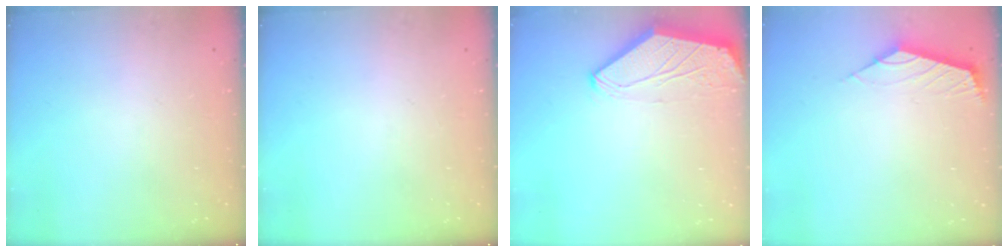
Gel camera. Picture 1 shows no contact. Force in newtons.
{"total": 0.0}
{"total": 0.0}
{"total": 2.5, "press": 2.5, "slide": 0.6}